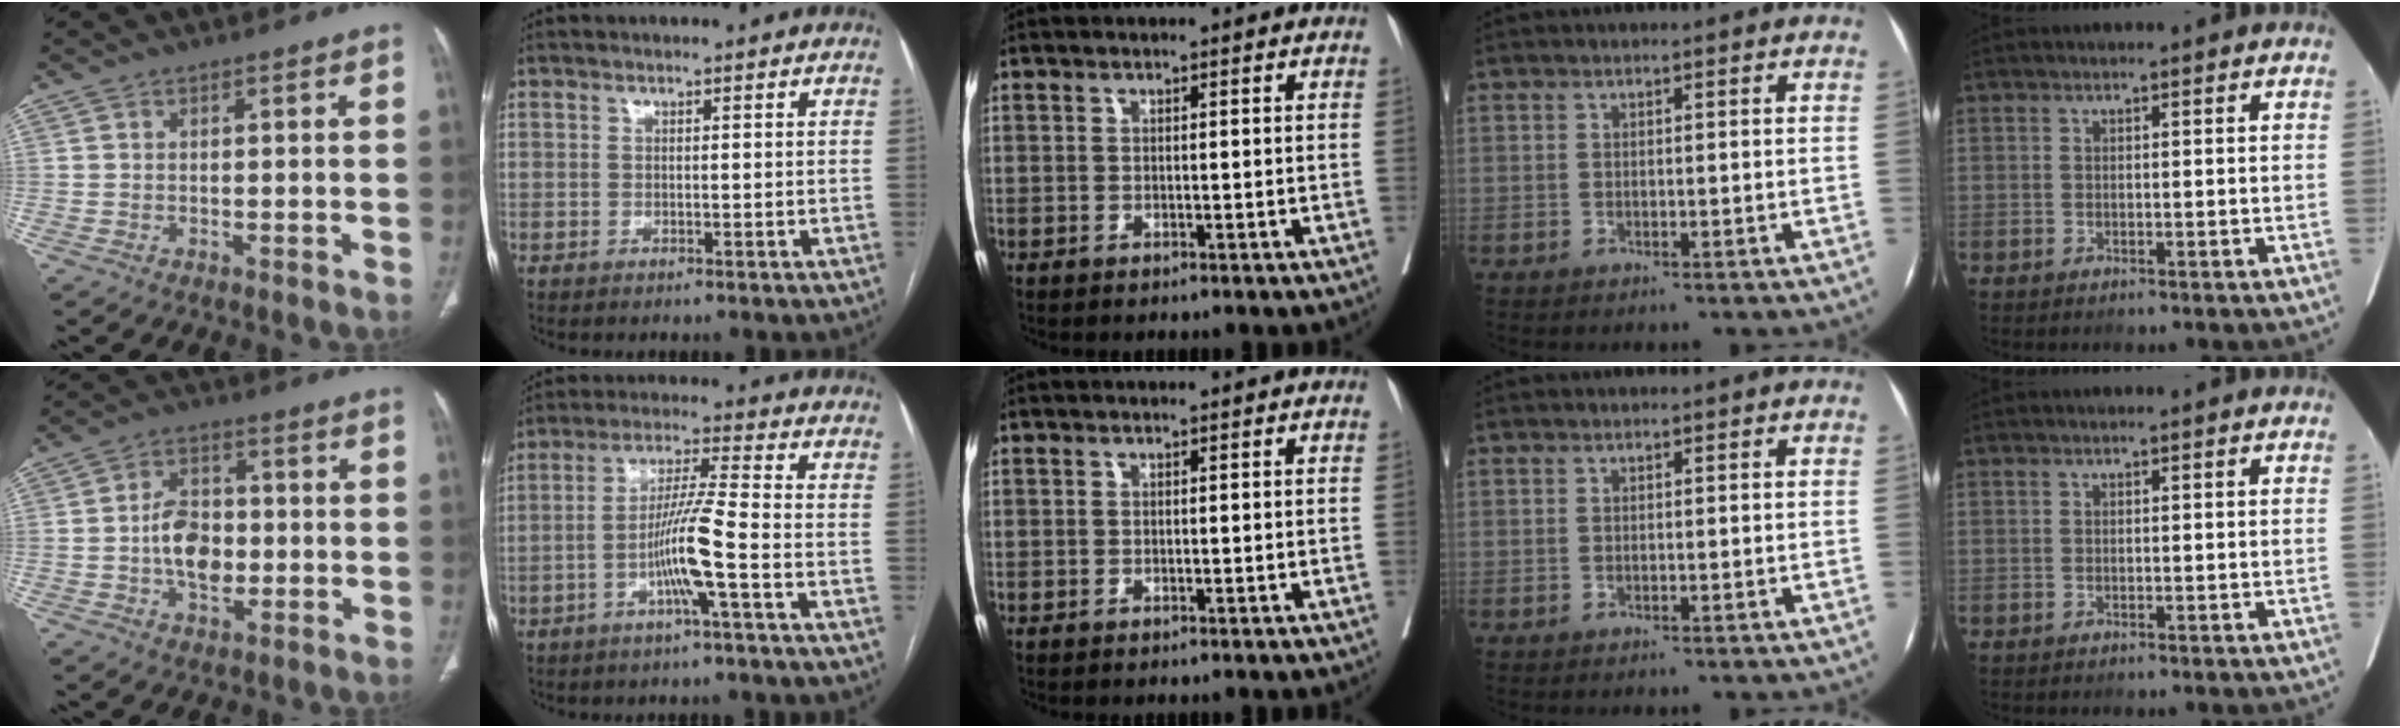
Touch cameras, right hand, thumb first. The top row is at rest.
{"thumb": {"total": 9.2, "force": [-1.1, 6.1, 6.8], "torque": [-0.096, 0.012, -0.023]}, "index": {"total": 8.6, "force": [-3.1, -0.9, 8.0], "torque": [-0.156, 0.003, -0.061]}}